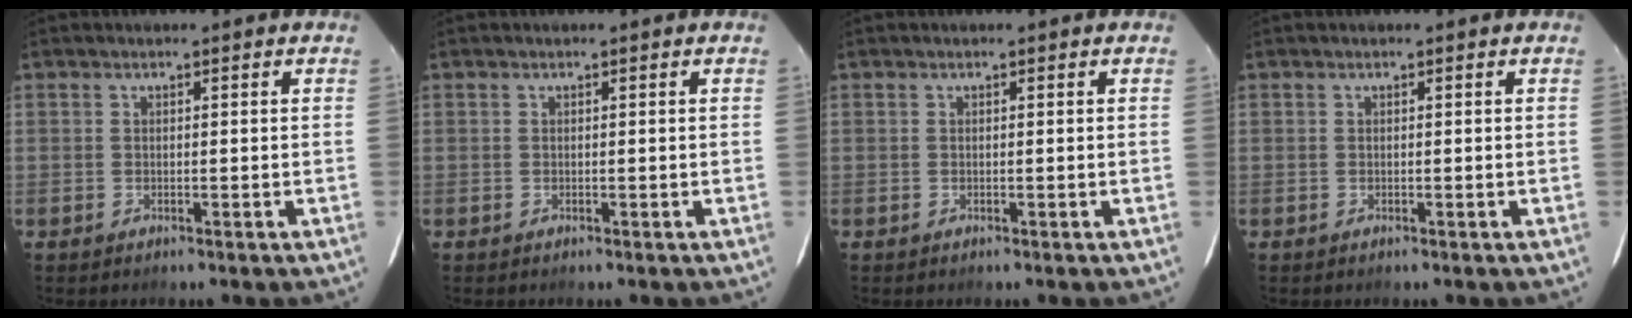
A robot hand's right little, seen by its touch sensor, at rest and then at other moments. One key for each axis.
{"total": 0.0}
{"total": 0.0}
{"total": 0.0}